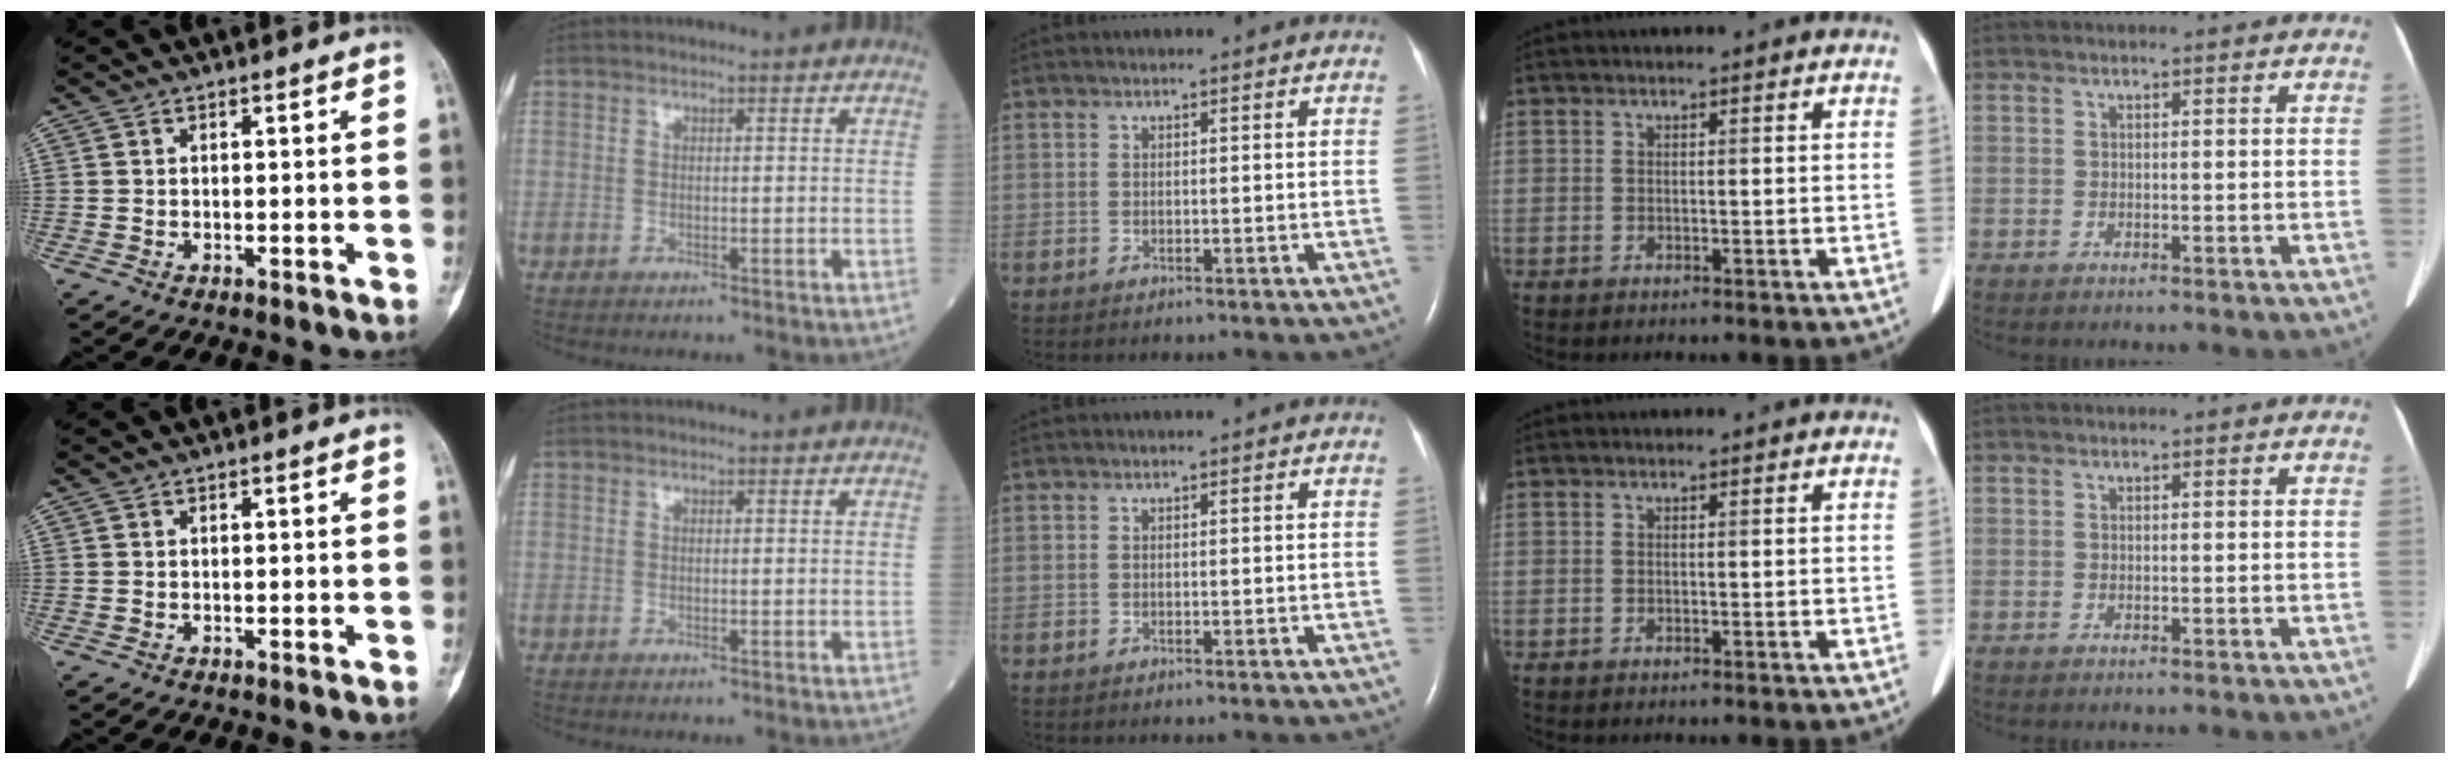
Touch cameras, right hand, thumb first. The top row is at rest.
{}